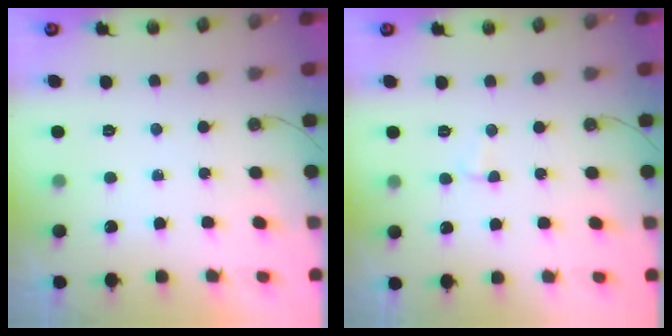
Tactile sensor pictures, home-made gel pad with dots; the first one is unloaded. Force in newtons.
{"total": 4.1, "press": 2.8, "slide": 3.0}